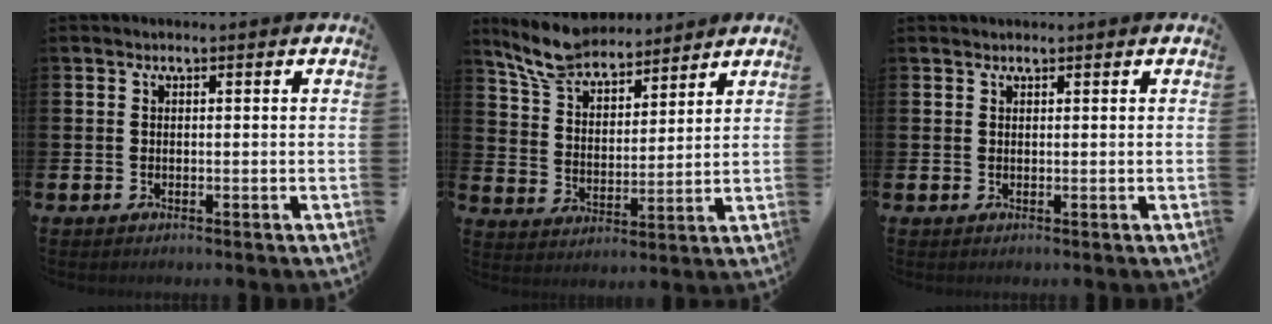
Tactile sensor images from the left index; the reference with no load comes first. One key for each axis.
{"total": 7.7, "fx": 7.2, "fy": 2.1, "fz": 2.0, "tx": -0.074, "ty": -0.029, "tz": 0.133}
{"total": 0.7, "fx": 0.7, "fy": 0.2, "fz": -0.1, "tx": 0.011, "ty": -0.002, "tz": 0.010}